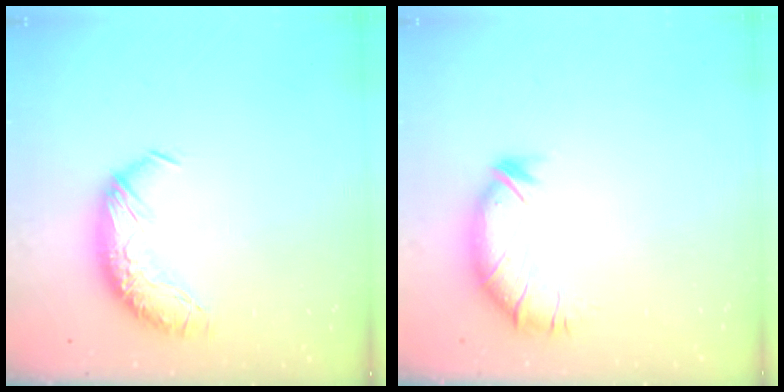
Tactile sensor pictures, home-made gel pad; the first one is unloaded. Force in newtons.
{"total": 3.1, "press": 2.4, "slide": 1.9}